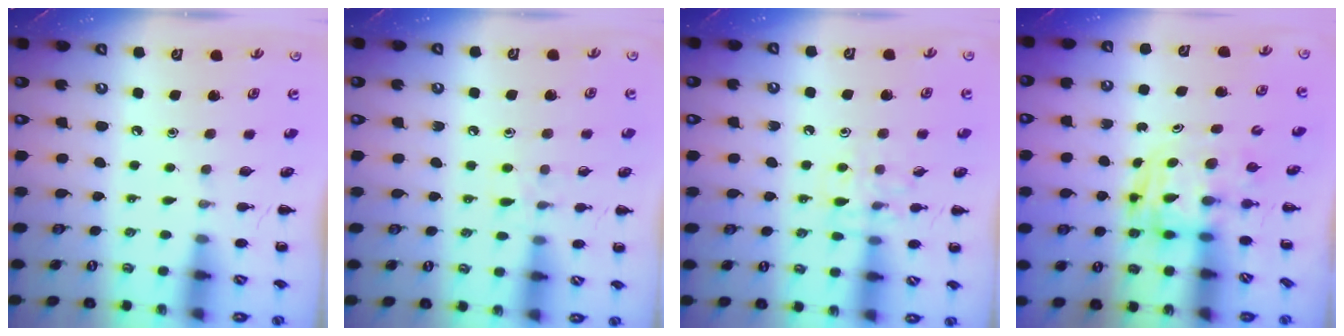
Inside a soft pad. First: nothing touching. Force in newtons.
{"total": 6.5, "press": 6.1, "slide": 2.4}
{"total": 8.1, "press": 8.1, "slide": 0.4}
{"total": 2.7, "press": 2.7, "slide": 0.2}